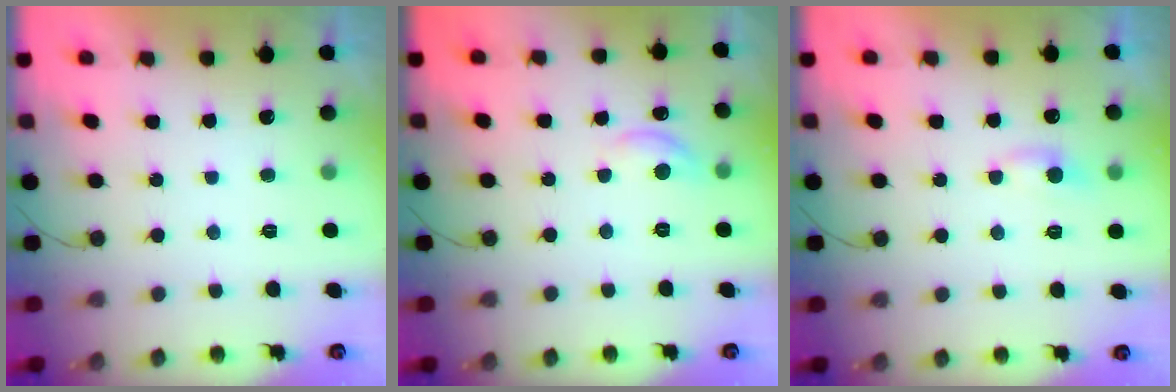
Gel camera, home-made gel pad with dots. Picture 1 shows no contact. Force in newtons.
{"total": 8.5, "press": 8.4, "slide": 0.5}
{"total": 4.3, "press": 4.2, "slide": 0.7}